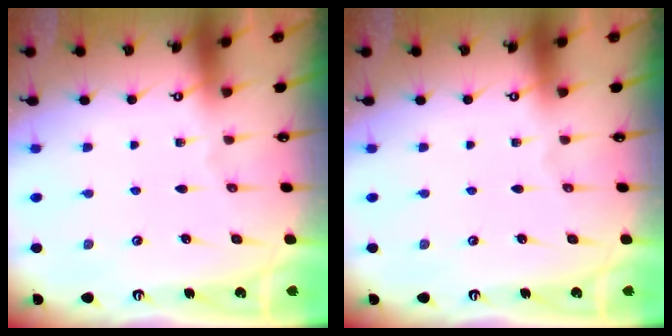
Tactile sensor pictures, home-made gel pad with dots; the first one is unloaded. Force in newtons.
{"total": 0.0}